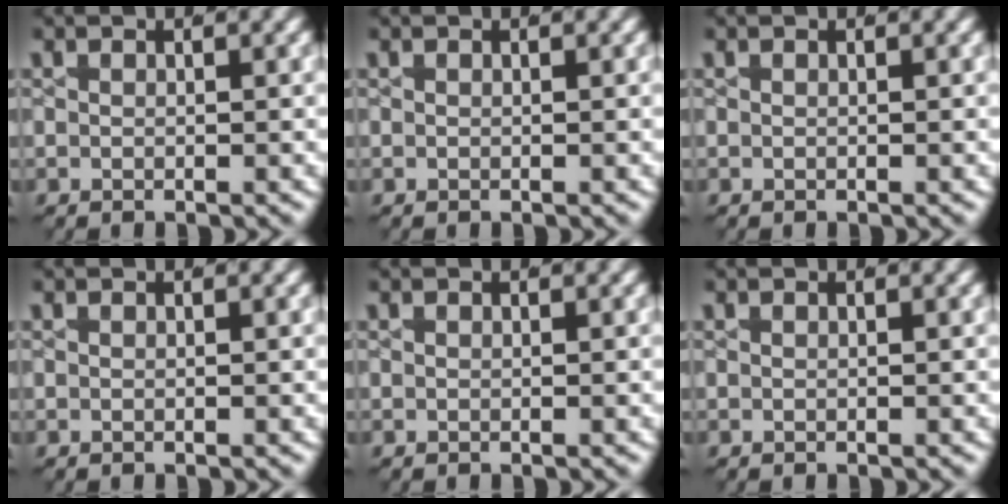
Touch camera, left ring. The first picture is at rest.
{"total": 0.0}
{"total": 0.0}
{"total": 0.0}
{"total": 0.0}
{"total": 0.0}